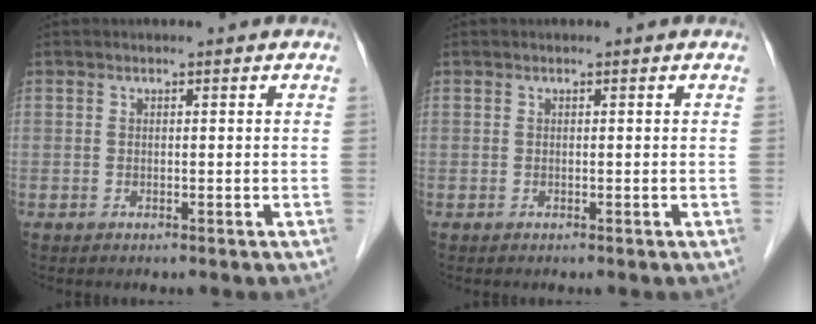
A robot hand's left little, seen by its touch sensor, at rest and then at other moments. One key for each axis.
{"total": 0.0}